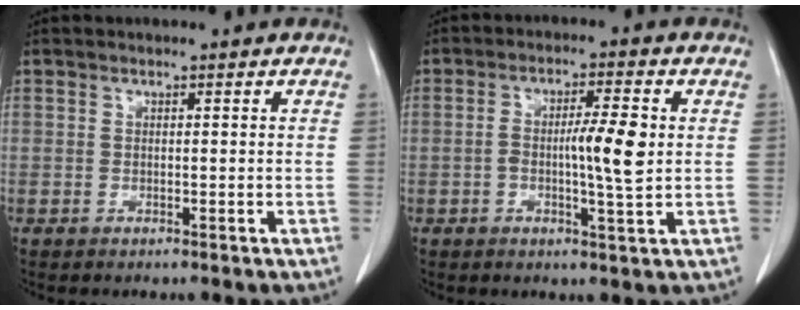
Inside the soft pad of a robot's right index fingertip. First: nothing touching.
{"total": 6.7, "force": [-0.1, 0.5, 6.7], "torque": [-0.116, 0.002, -0.003]}